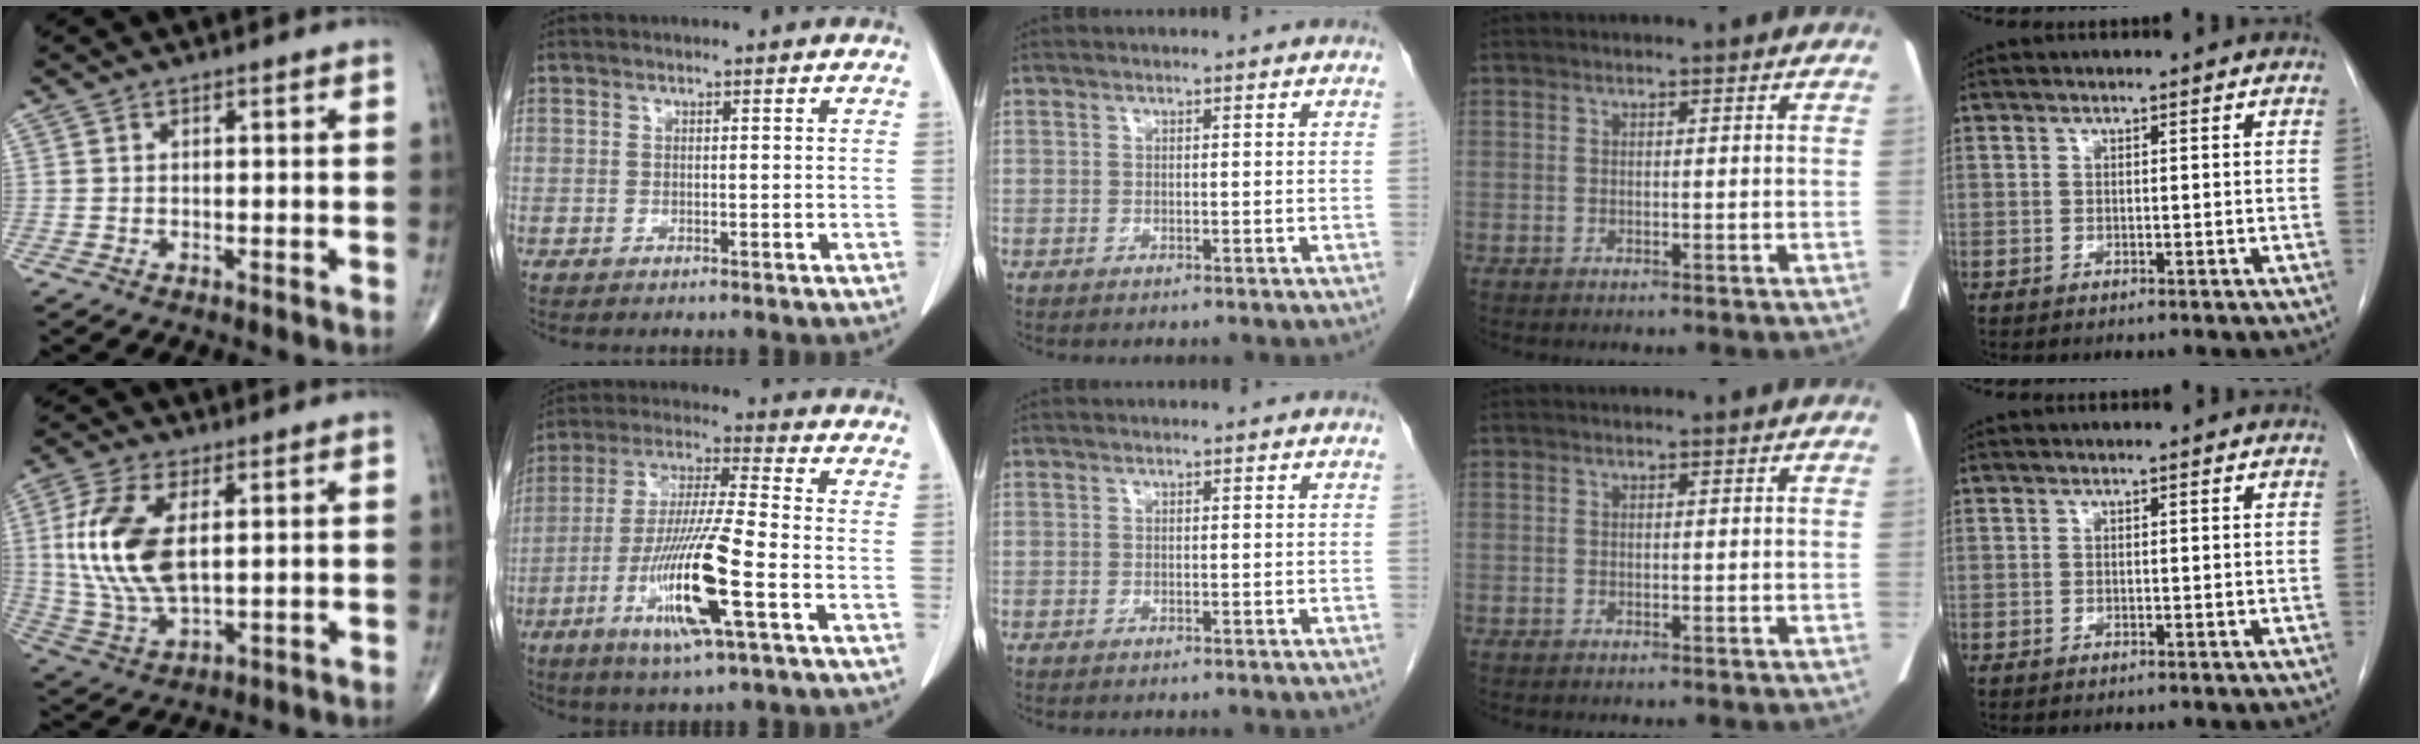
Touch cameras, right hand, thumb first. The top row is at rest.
{"thumb": {"total": 15.2, "force": [2.7, 7.6, 12.9], "torque": [-0.277, -0.009, 0.060]}, "index": {"total": 15.1, "force": [-5.5, 0.3, 14.0], "torque": [-0.282, -0.023, -0.104]}}